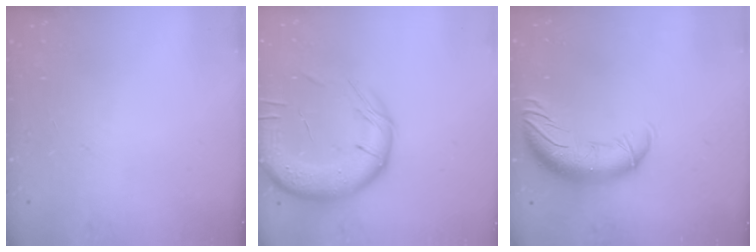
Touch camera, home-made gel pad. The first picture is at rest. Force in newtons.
{"total": 15.7, "press": 15.3, "slide": 3.2}
{"total": 12.4, "press": 12.0, "slide": 2.9}